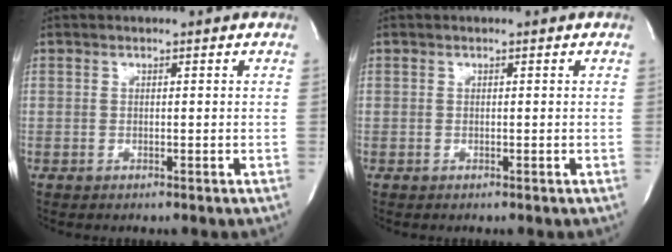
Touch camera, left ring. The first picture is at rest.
{"total": 0.0}